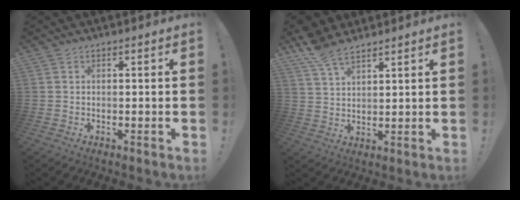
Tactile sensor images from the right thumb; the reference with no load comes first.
{"total": 8.4, "force": [6.8, 3.1, 4.0], "torque": [-0.086, -0.030, 0.132]}